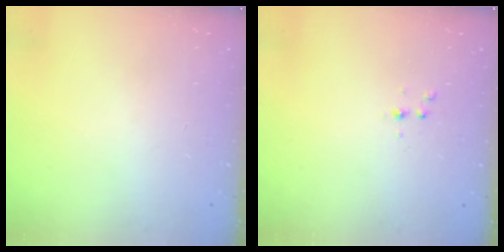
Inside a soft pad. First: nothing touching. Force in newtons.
{"total": 3.1, "press": 2.7, "slide": 1.6}